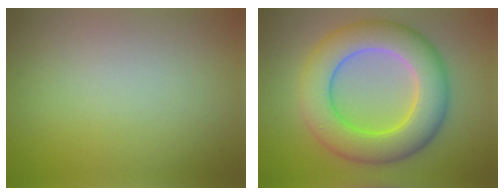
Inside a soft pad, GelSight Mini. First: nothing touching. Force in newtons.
{"total": 9.1, "press": 9.1, "slide": 0.3}